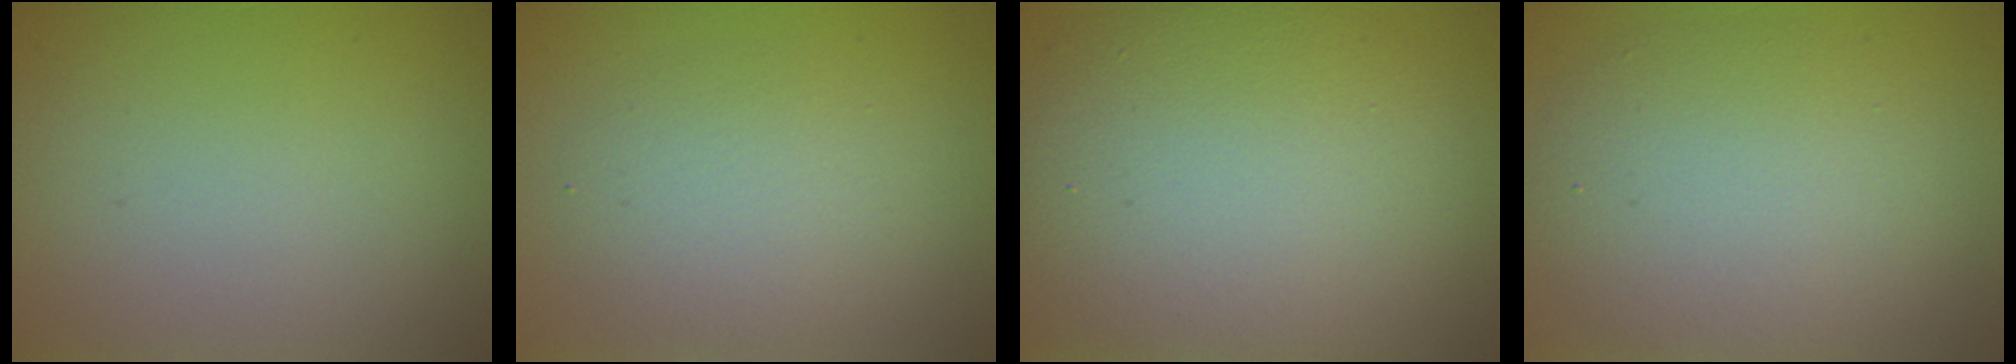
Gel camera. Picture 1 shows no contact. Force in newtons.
{"total": 3.2, "press": 3.2, "slide": 0.3}
{"total": 11.2, "press": 11.2, "slide": 0.4}
{"total": 6.5, "press": 6.4, "slide": 0.5}